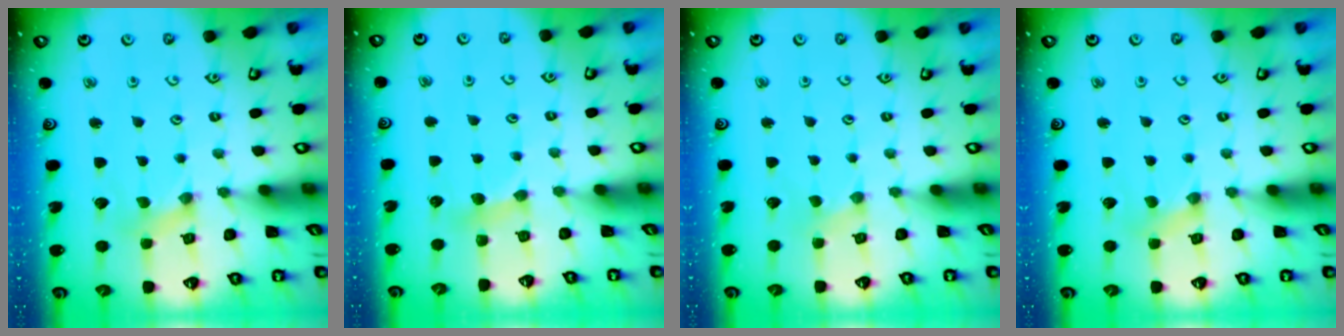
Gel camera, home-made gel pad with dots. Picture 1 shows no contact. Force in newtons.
{"total": 5.0, "press": 5.0, "slide": 0.7}
{"total": 0.0}
{"total": 1.5, "press": 1.5, "slide": 0.3}